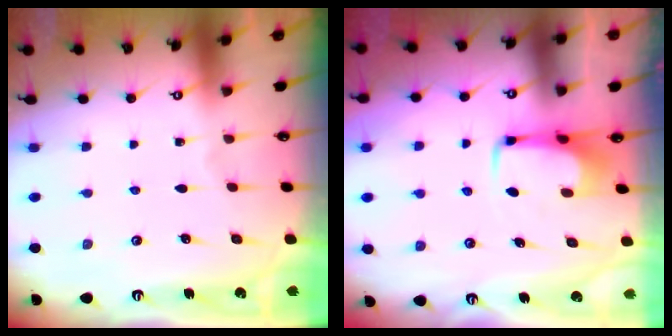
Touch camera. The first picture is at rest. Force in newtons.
{"total": 4.7, "press": 4.7, "slide": 0.5}